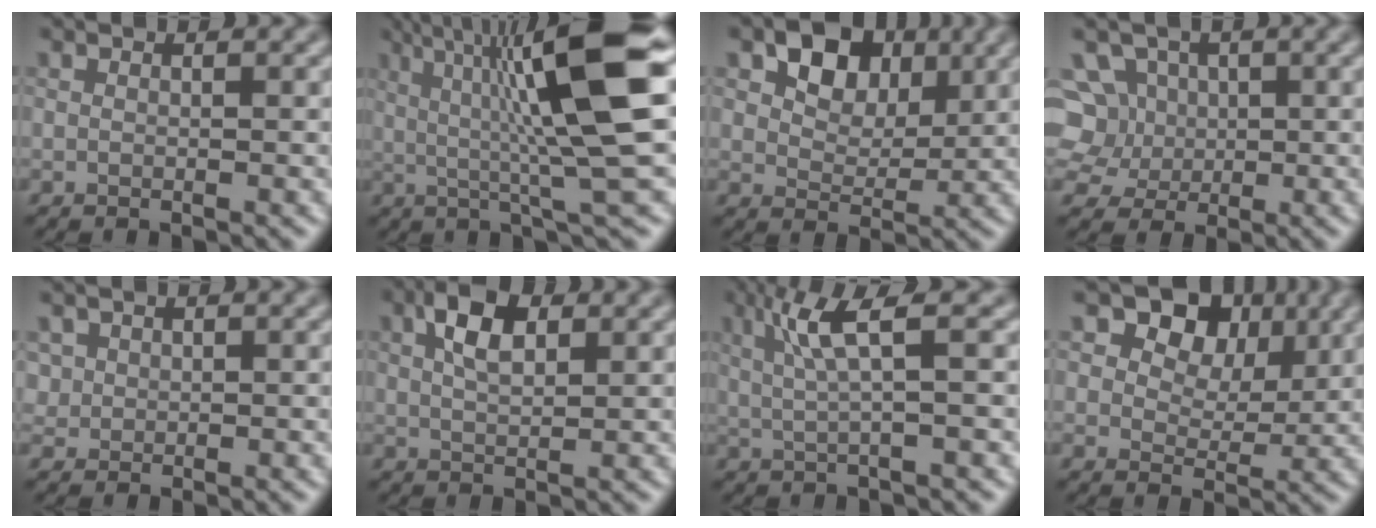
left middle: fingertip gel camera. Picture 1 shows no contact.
{"total": 12.3, "force": [1.9, 1.7, 12.0], "torque": [-0.185, 0.020, 0.034]}
{"total": 4.8, "force": [1.9, 3.4, 2.8], "torque": [-0.049, 0.001, 0.029]}
{"total": 8.3, "force": [2.5, 7.1, 3.5], "torque": [-0.065, 0.043, 0.021]}
{"total": 0.7, "force": [0.2, 0.5, -0.4], "torque": [0.004, 0.002, 0.019]}
{"total": 3.8, "force": [1.1, 1.9, 3.1], "torque": [-0.067, 0.012, 0.025]}
{"total": 3.7, "force": [0.6, 0.1, 3.6], "torque": [-0.080, 0.005, 0.024]}
{"total": 6.9, "force": [3.6, 4.7, 3.5], "torque": [-0.073, 0.005, 0.069]}